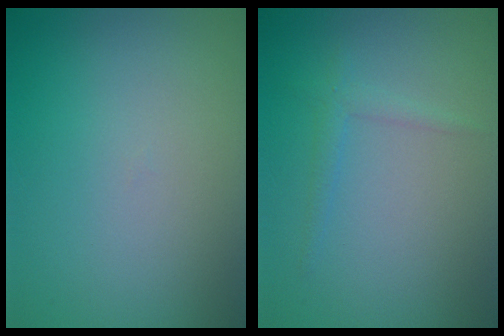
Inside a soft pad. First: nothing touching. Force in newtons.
{"total": 1.2, "press": 1.2, "slide": 0.1}